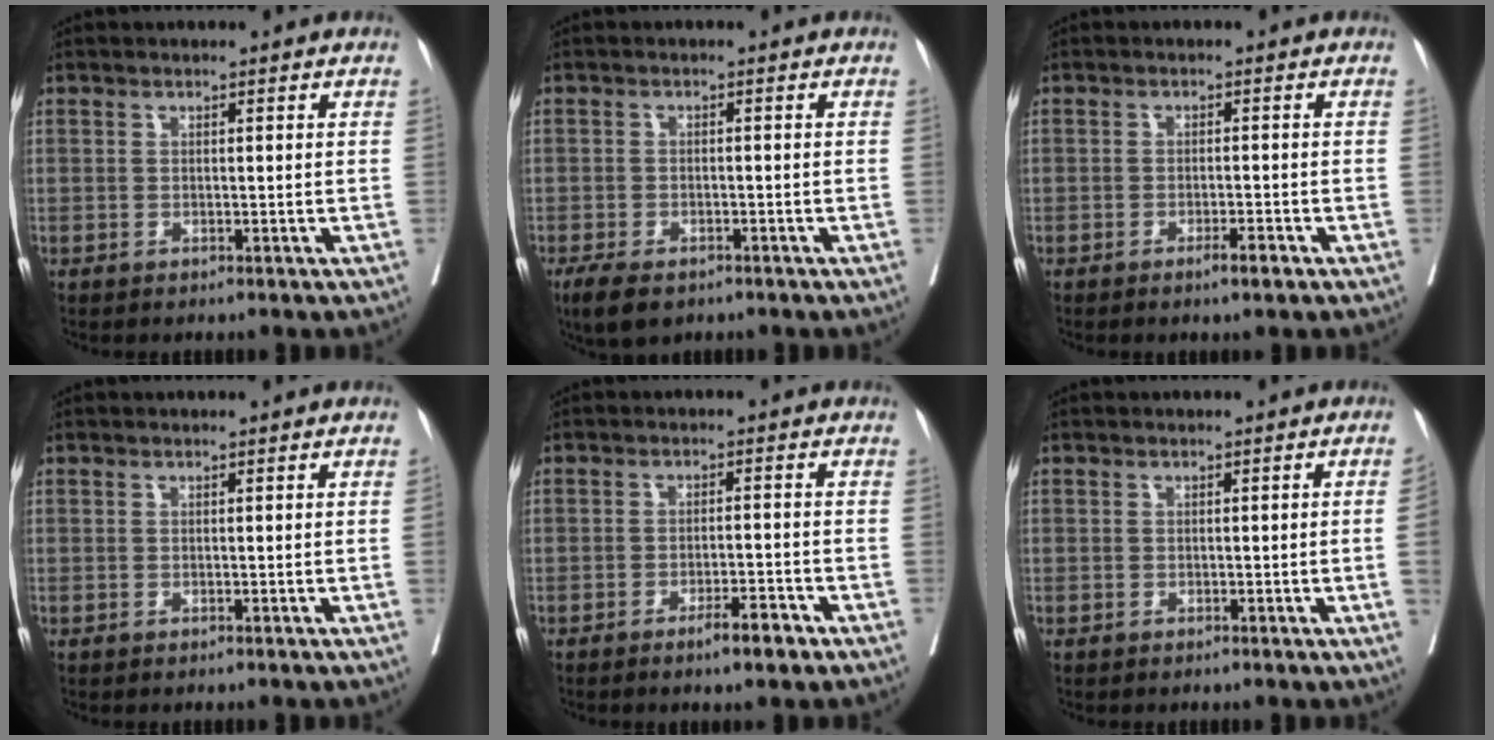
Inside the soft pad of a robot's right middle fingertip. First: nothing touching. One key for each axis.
{"total": 5.1, "fx": -3.6, "fy": 2.2, "fz": 3.0, "tx": -0.056, "ty": -0.011, "tz": -0.054}
{"total": 2.2, "fx": -1.4, "fy": 0.0, "fz": 1.7, "tx": -0.030, "ty": -0.004, "tz": -0.021}
{"total": 0.6, "fx": 0.0, "fy": -0.2, "fz": 0.5, "tx": -0.013, "ty": 0.000, "tz": 0.001}
{"total": 3.9, "fx": -2.5, "fy": 0.4, "fz": 2.9, "tx": -0.048, "ty": -0.004, "tz": -0.037}
{"total": 2.6, "fx": -0.4, "fy": -0.5, "fz": 2.5, "tx": -0.043, "ty": 0.001, "tz": -0.001}